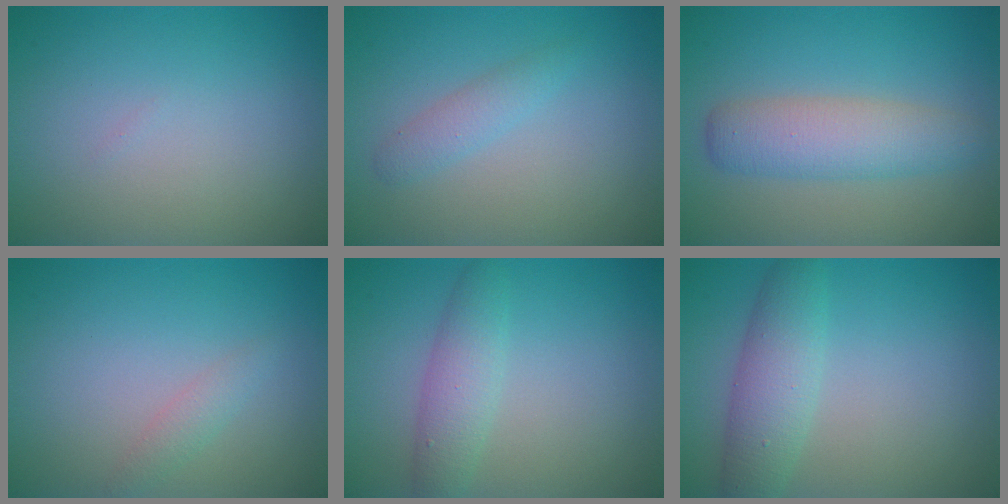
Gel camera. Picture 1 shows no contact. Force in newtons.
{"total": 1.6, "press": 1.6, "slide": 0.1}
{"total": 4.4, "press": 4.3, "slide": 0.1}
{"total": 1.2, "press": 1.2, "slide": 0.1}
{"total": 2.8, "press": 2.8, "slide": 0.0}
{"total": 3.9, "press": 3.9, "slide": 0.1}